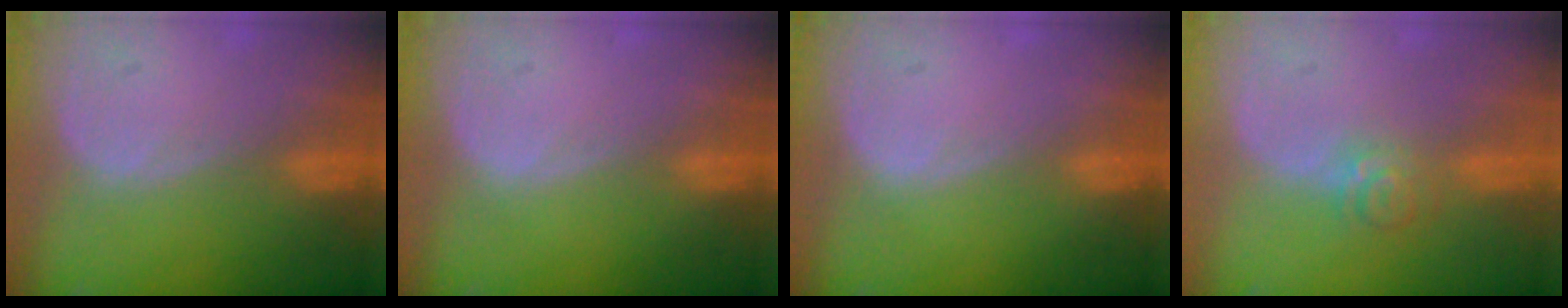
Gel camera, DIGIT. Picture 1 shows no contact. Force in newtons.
{"total": 0.0}
{"total": 0.0}
{"total": 3.6, "press": 3.4, "slide": 1.2}